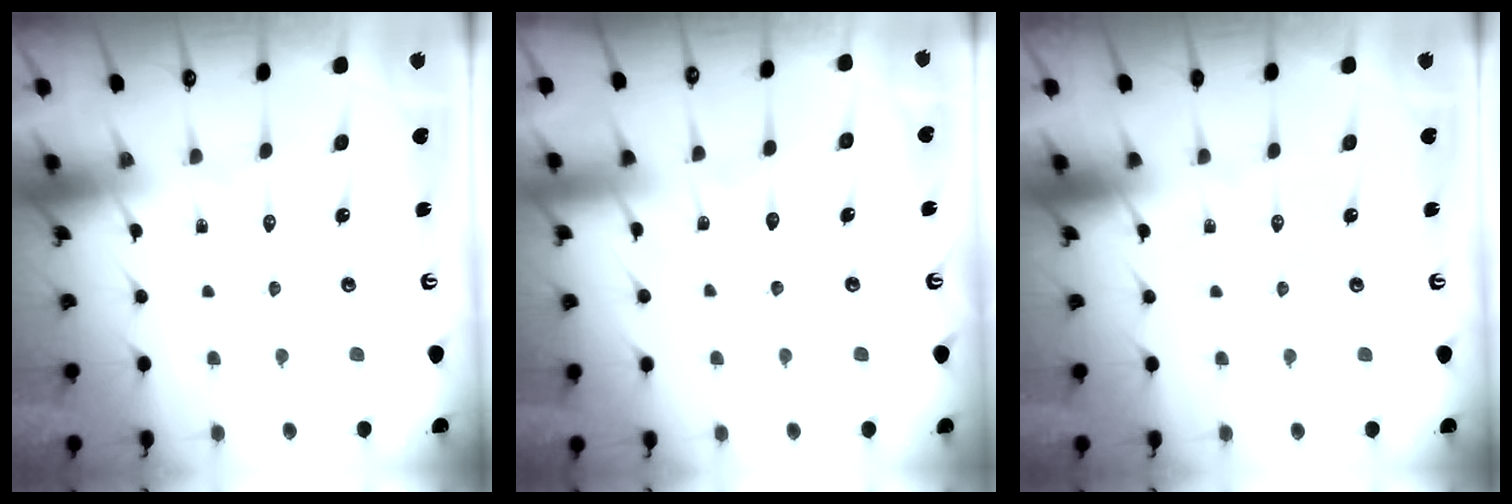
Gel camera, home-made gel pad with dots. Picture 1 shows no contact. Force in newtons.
{"total": 6.5, "press": 6.5, "slide": 0.8}
{"total": 0.0}